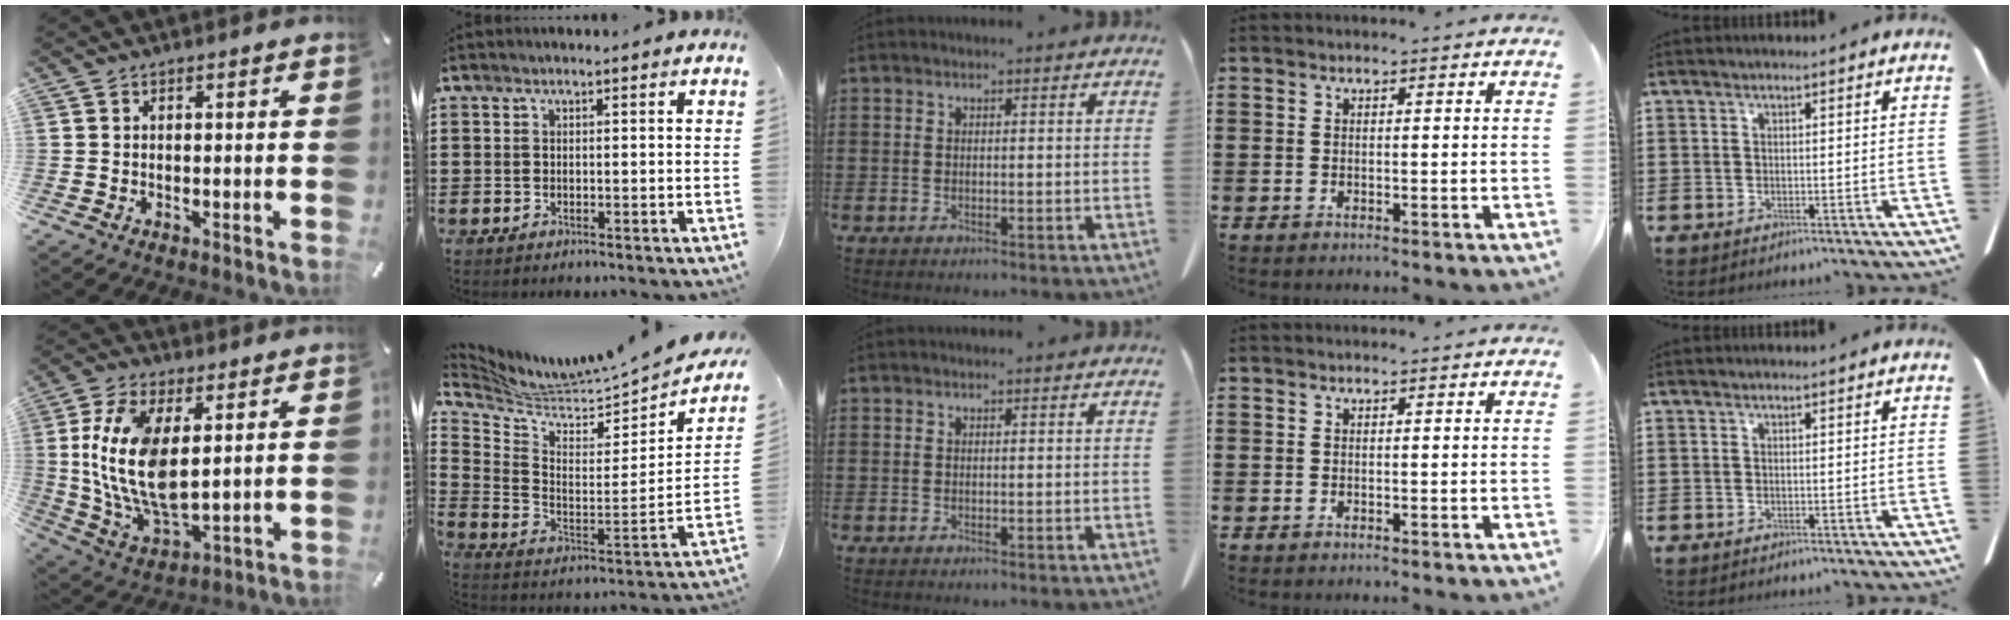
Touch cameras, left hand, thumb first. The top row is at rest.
{"thumb": {"total": 16.6, "force": [3.3, 9.2, 13.3], "torque": [-0.309, -0.017, 0.061]}, "index": {"total": 3.8, "force": [3.7, -0.1, 0.9], "torque": [-0.048, -0.056, 0.055]}}